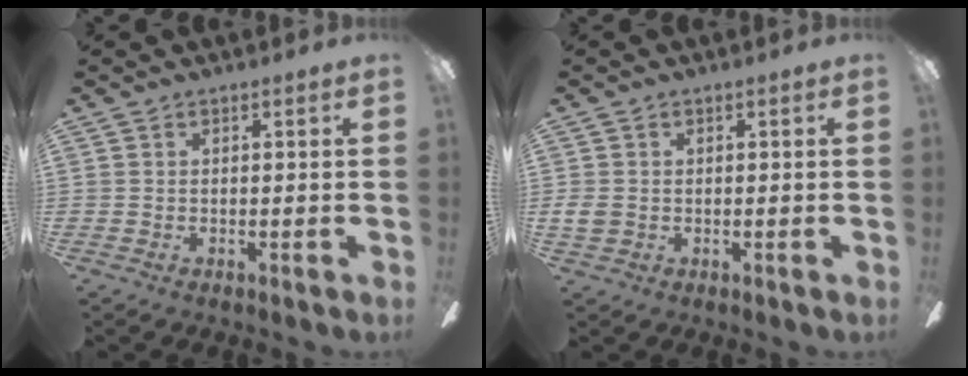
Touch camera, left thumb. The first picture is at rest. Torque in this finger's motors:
{"motor_torque": [0.13, 0.36, 0.20, -0.20, 0.00]}